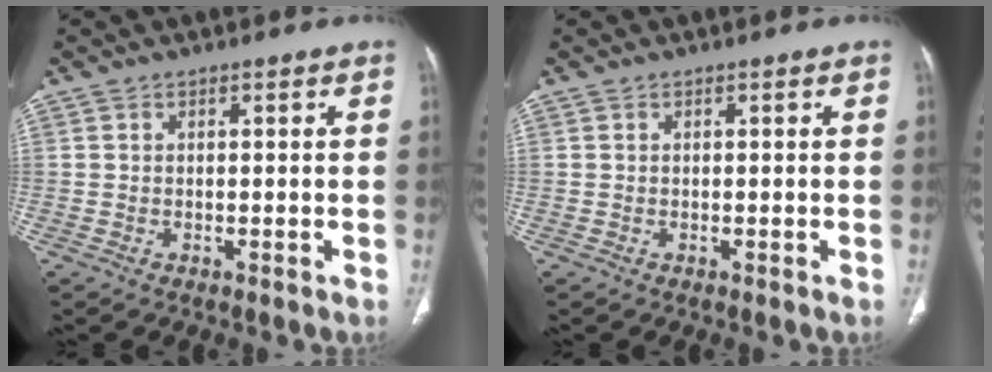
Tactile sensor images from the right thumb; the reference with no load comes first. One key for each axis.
{"total": 0.0}